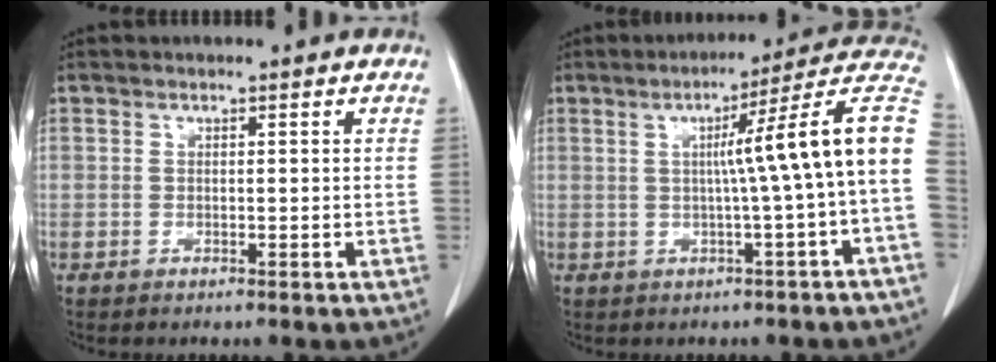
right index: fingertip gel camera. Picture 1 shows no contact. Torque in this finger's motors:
{"motor_torque": [1.41, -0.36, 0.72, 0.15]}